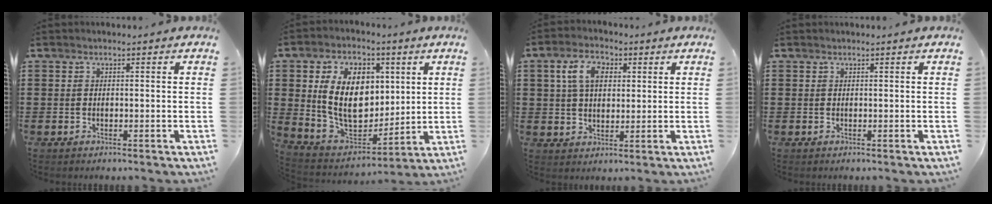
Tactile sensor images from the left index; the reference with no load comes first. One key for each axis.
{"total": 13.3, "fx": 3.5, "fy": 9.0, "fz": 9.2, "tx": -0.205, "ty": 0.003, "tz": 0.062}
{"total": 6.4, "fx": 2.2, "fy": 4.0, "fz": 4.5, "tx": -0.096, "ty": 0.015, "tz": 0.035}
{"total": 0.0}